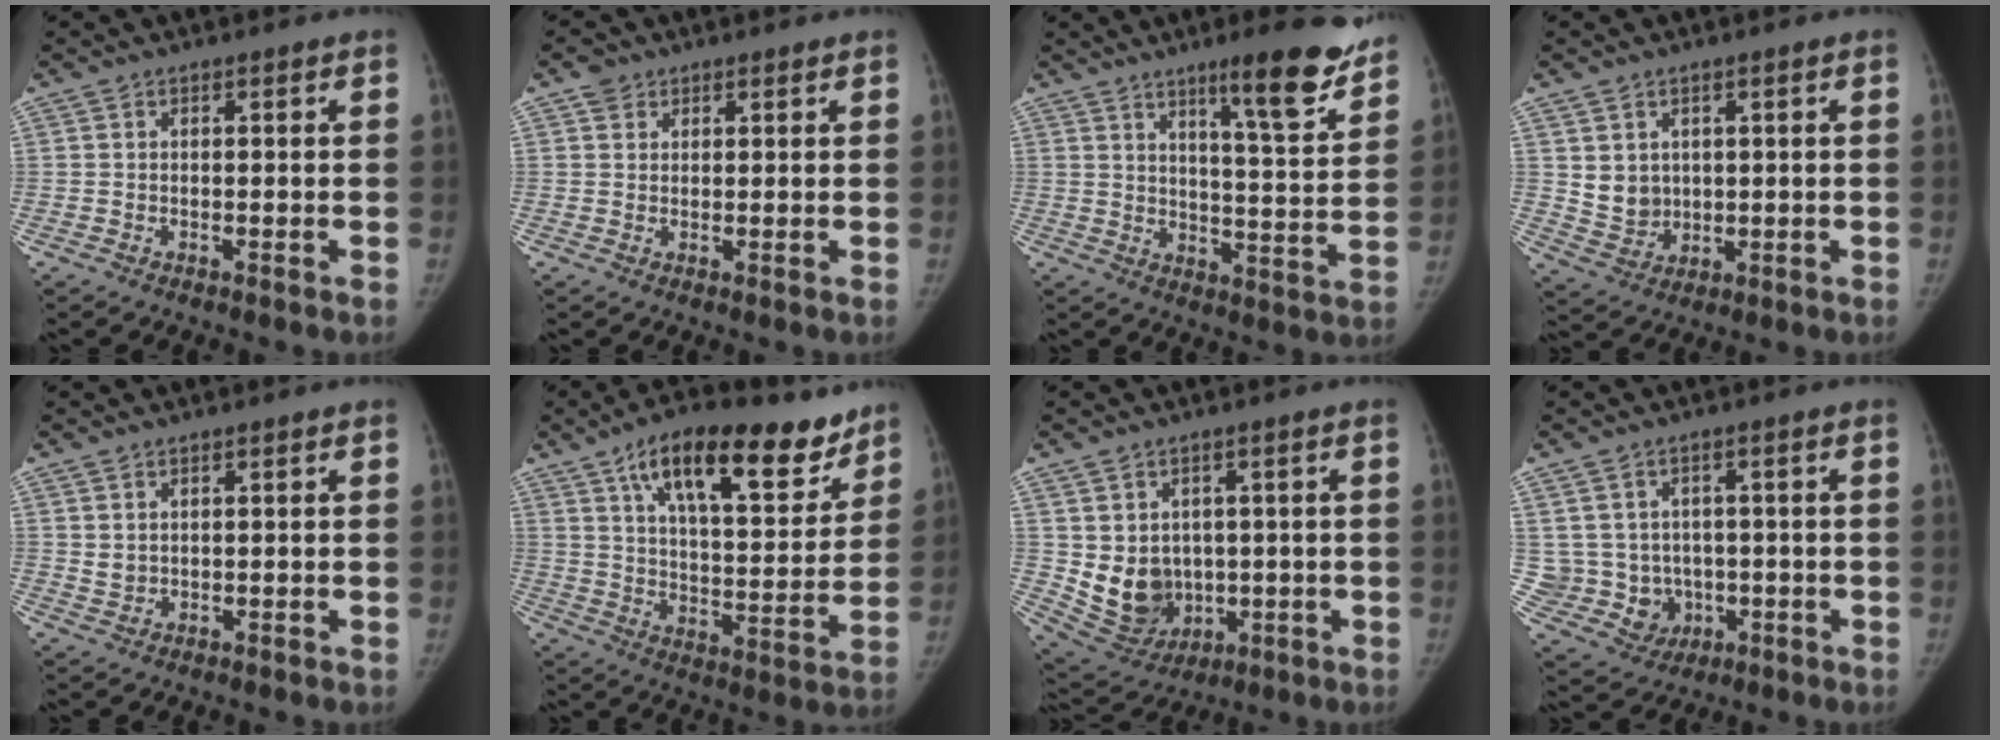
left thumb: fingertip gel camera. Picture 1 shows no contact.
{"total": 2.6, "force": [1.6, 2.0, 0.5], "torque": [0.007, -0.007, 0.022]}
{"total": 14.1, "force": [9.9, 1.9, 9.9], "torque": [-0.116, -0.064, 0.148]}
{"total": 5.3, "force": [1.7, 4.5, 2.2], "torque": [-0.023, -0.018, 0.049]}
{"total": 1.9, "force": [1.3, 1.0, 0.9], "torque": [-0.010, -0.013, 0.030]}
{"total": 22.1, "force": [13.8, 8.8, 14.9], "torque": [-0.187, -0.047, 0.219]}
{"total": 10.5, "force": [0.0, 8.8, 5.8], "torque": [-0.068, -0.012, 0.033]}
{"total": 9.2, "force": [-0.1, 8.7, 3.2], "torque": [-0.037, 0.007, 0.024]}